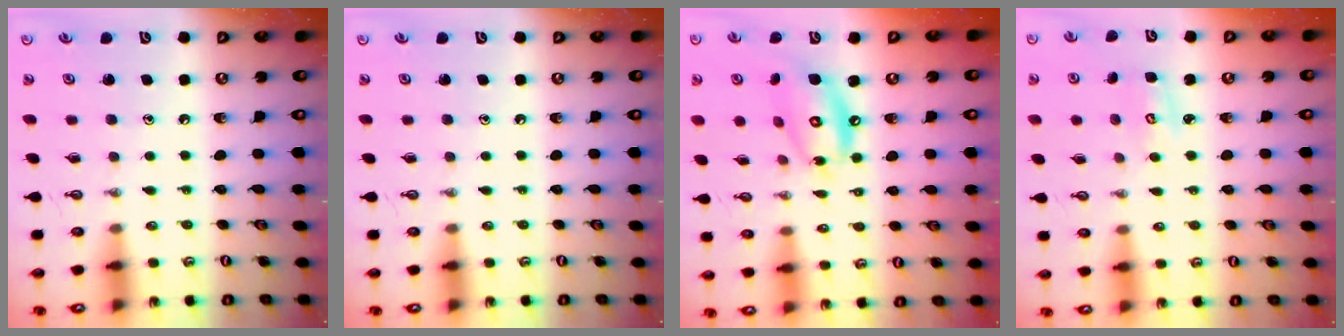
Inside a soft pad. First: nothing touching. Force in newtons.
{"total": 0.0}
{"total": 12.8, "press": 12.8, "slide": 1.1}
{"total": 3.3, "press": 3.3, "slide": 0.3}